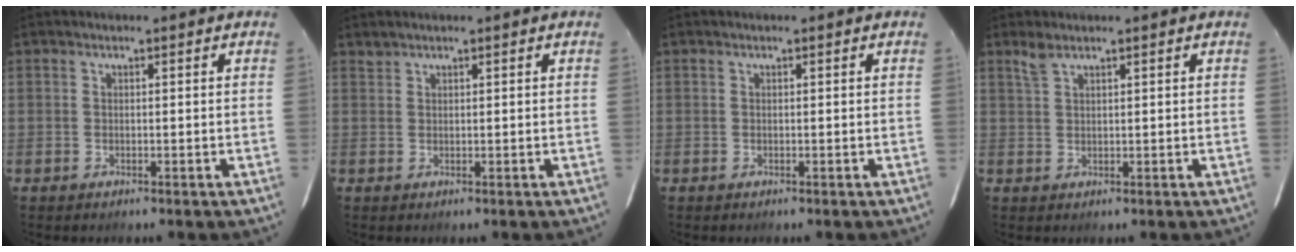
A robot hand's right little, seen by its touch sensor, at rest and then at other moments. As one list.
[{"total": 0.8, "force": [0.8, 0.1, 0.0], "torque": [-0.001, 0.002, 0.017]}, {"total": 0.0}, {"total": 1.9, "force": [1.6, 0.4, 0.9], "torque": [-0.020, 0.004, 0.032]}]